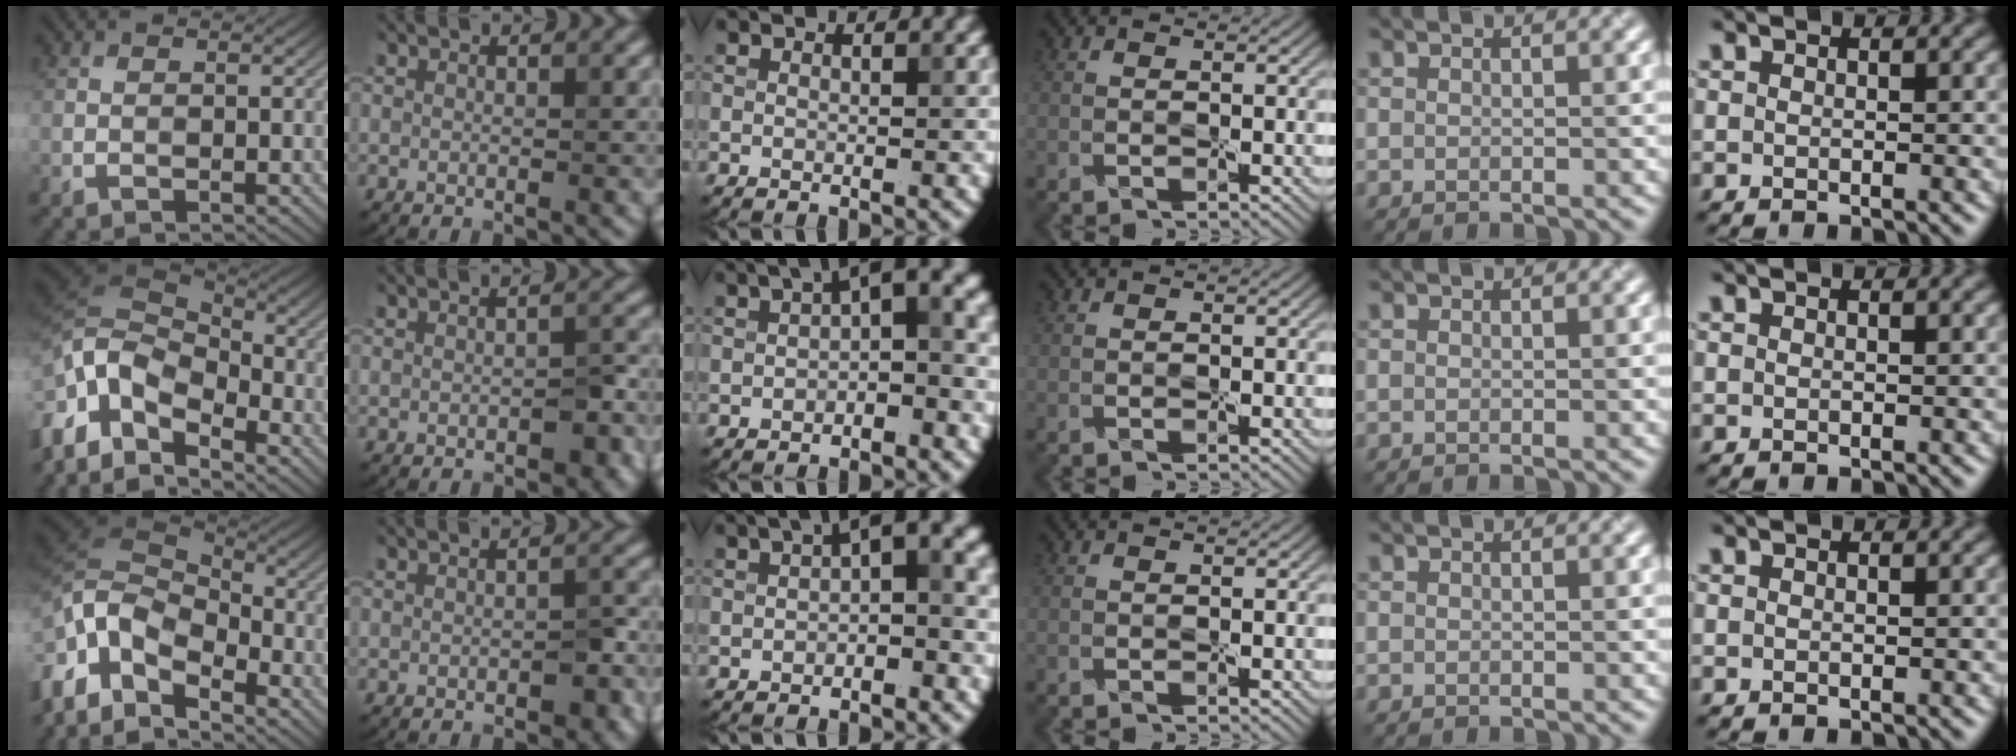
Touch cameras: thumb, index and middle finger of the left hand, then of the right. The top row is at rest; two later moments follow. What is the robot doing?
{"motion": "peel", "object": "velcro strap"}